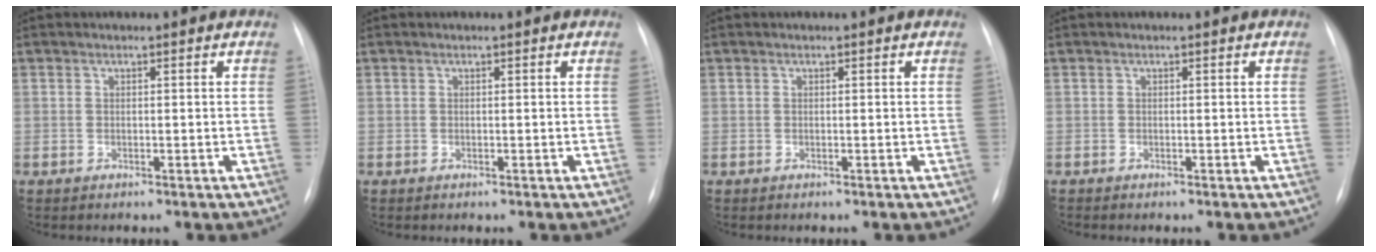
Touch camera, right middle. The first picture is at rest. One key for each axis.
{"total": 0.0}
{"total": 0.0}
{"total": 0.0}